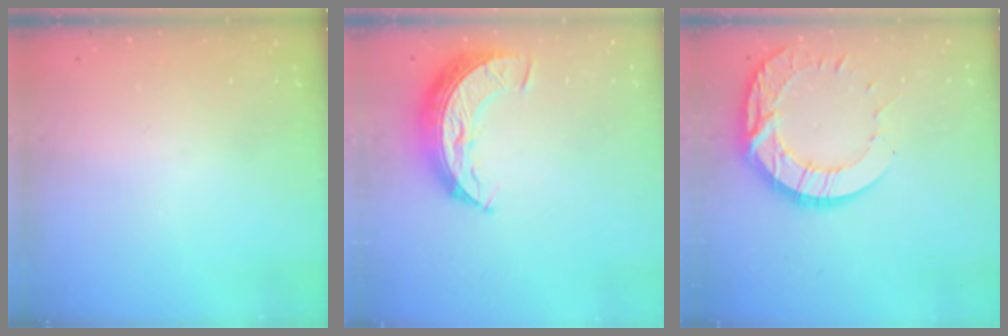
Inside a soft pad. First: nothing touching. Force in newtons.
{"total": 10.5, "press": 10.5, "slide": 0.5}
{"total": 15.2, "press": 15.2, "slide": 1.2}